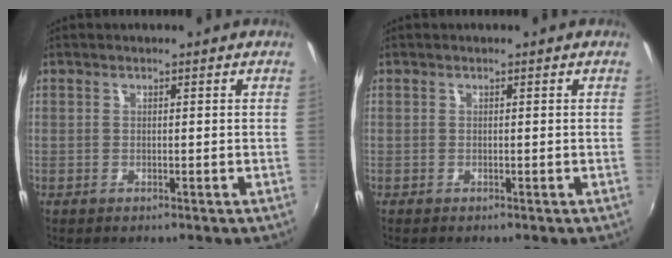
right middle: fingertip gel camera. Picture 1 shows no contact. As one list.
[{"total": 0.0}]